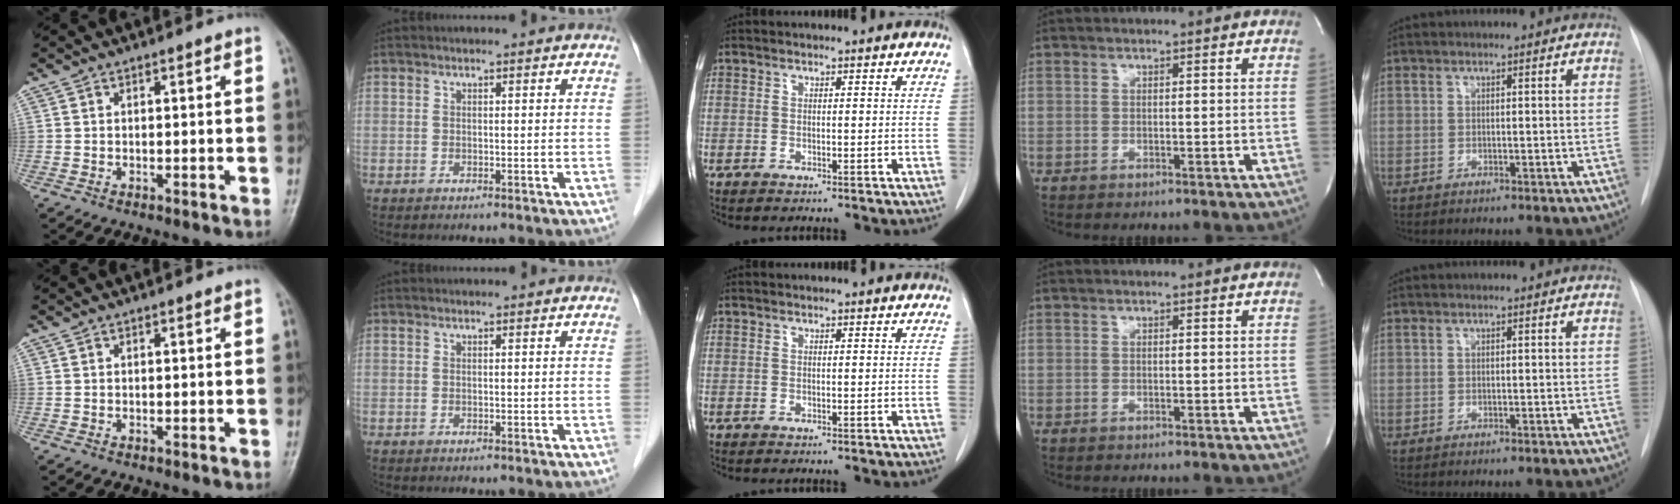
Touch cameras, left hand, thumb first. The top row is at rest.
{}